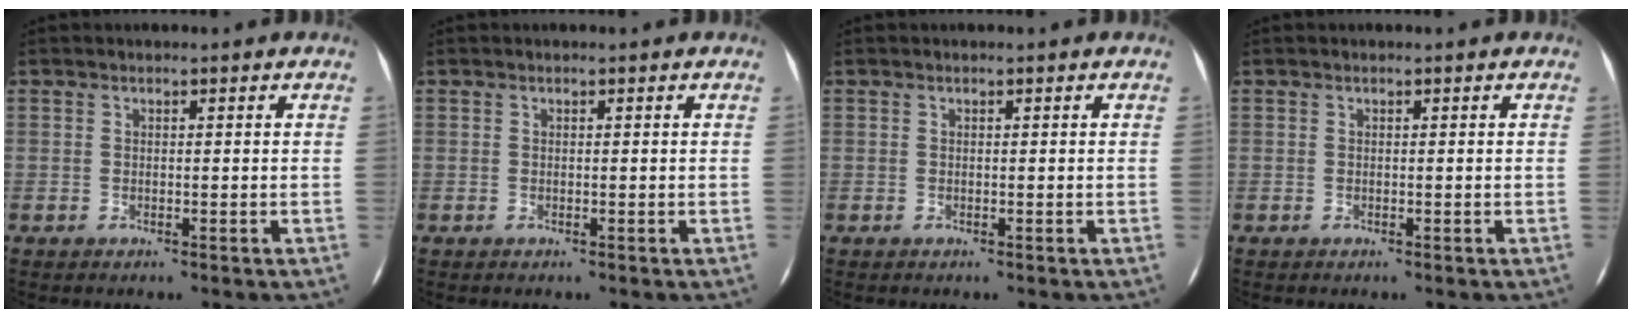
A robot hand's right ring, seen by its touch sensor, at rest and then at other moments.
{"total": 0.0}
{"total": 0.0}
{"total": 0.0}